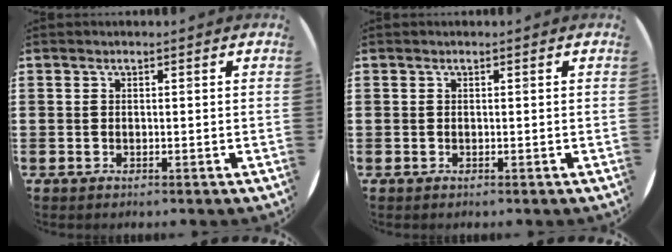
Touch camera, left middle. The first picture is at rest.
{"total": 0.0}